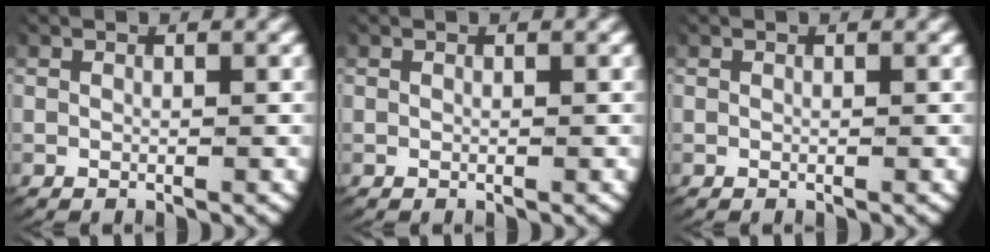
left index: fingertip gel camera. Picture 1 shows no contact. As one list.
[{"total": 0.0}, {"total": 0.0}]